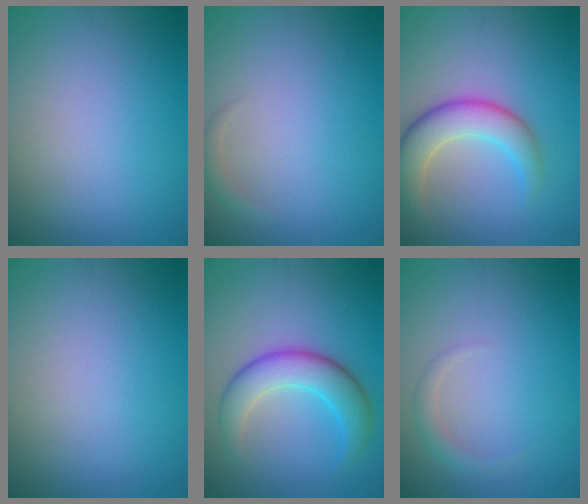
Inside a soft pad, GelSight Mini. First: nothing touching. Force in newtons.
{"total": 0.9, "press": 0.9, "slide": 0.1}
{"total": 5.1, "press": 5.1, "slide": 0.2}
{"total": 0.0}
{"total": 5.1, "press": 5.1, "slide": 0.1}
{"total": 1.3, "press": 1.3, "slide": 0.1}